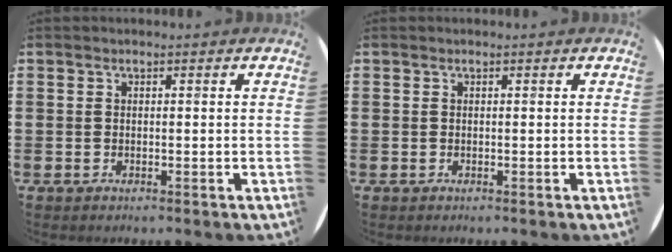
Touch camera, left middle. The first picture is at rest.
{"total": 0.0}